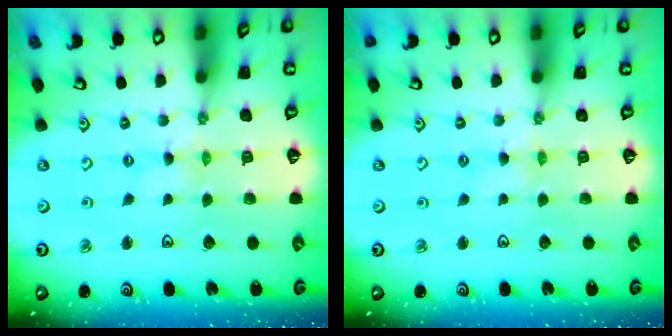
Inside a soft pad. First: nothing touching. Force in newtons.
{"total": 3.0, "press": 2.9, "slide": 0.4}